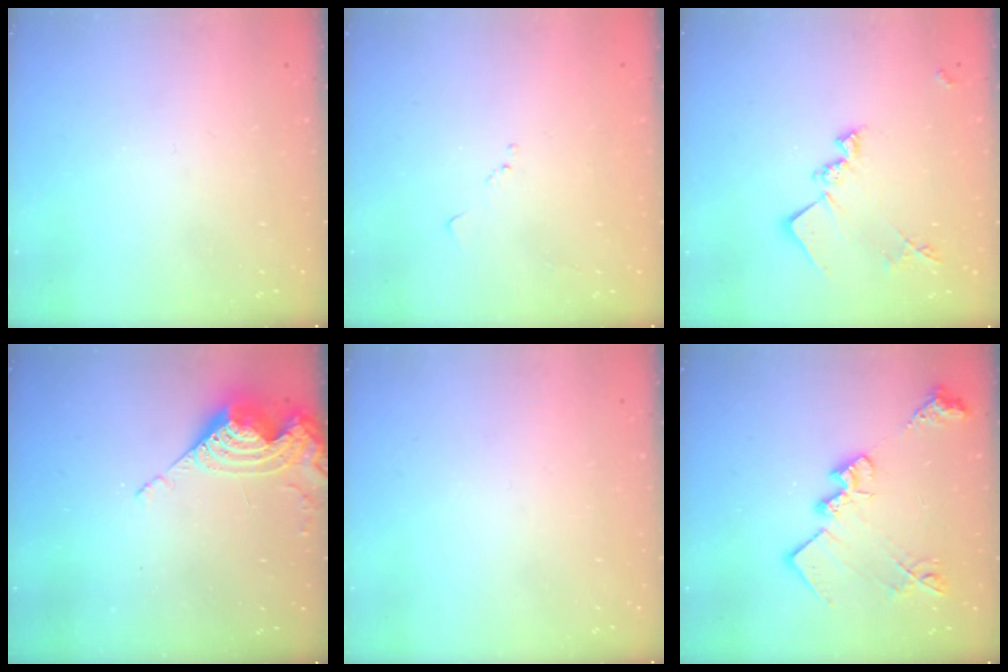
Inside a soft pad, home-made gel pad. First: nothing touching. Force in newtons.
{"total": 6.1, "press": 6.0, "slide": 0.6}
{"total": 14.2, "press": 14.1, "slide": 0.6}
{"total": 8.9, "press": 8.9, "slide": 0.9}
{"total": 0.0}
{"total": 17.5, "press": 17.5, "slide": 1.1}